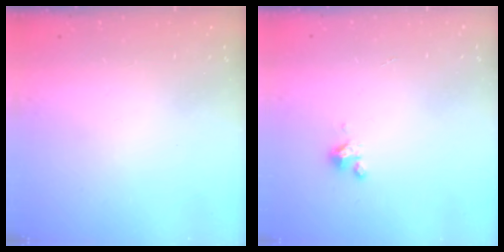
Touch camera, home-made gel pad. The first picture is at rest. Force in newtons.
{"total": 3.4, "press": 3.4, "slide": 0.3}